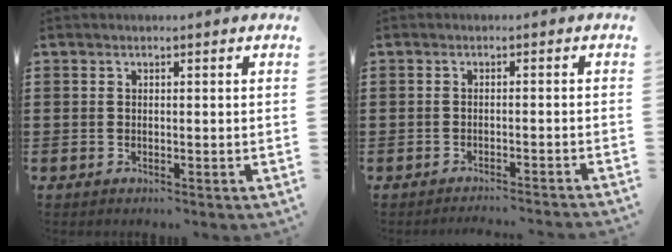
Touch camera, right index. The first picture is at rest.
{"total": 1.7, "force": [-1.7, -0.4, 0.2], "torque": [-0.005, 0.002, -0.034]}